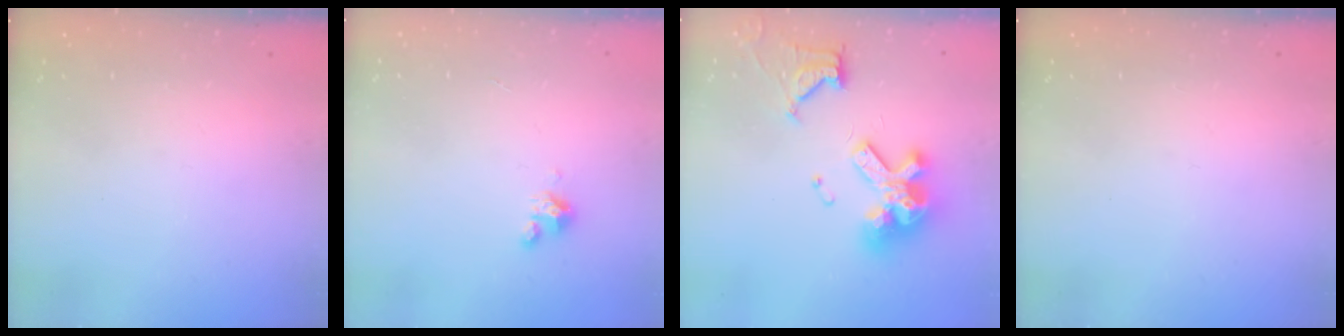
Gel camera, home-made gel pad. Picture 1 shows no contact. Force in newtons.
{"total": 2.5, "press": 2.5, "slide": 0.2}
{"total": 15.7, "press": 15.6, "slide": 1.7}
{"total": 0.0}